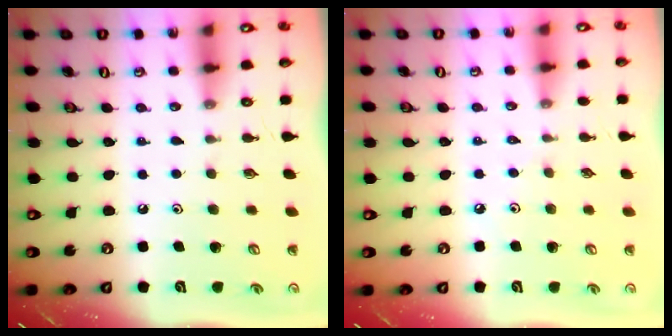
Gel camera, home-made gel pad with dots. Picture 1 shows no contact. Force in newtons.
{"total": 2.3, "press": 2.3, "slide": 0.4}